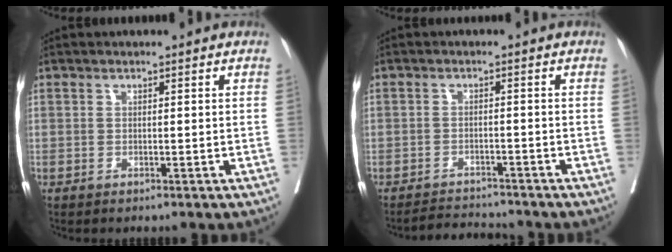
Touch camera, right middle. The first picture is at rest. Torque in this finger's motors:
{"motor_torque": [-0.16, -0.11, -0.19, -0.13]}